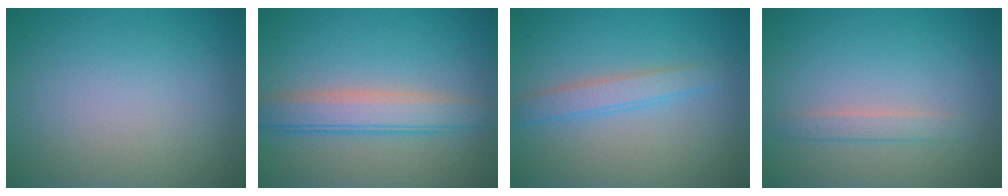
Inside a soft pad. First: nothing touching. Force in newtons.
{"total": 3.6, "press": 3.6, "slide": 0.1}
{"total": 2.4, "press": 2.4, "slide": 0.1}
{"total": 1.5, "press": 1.5, "slide": 0.1}